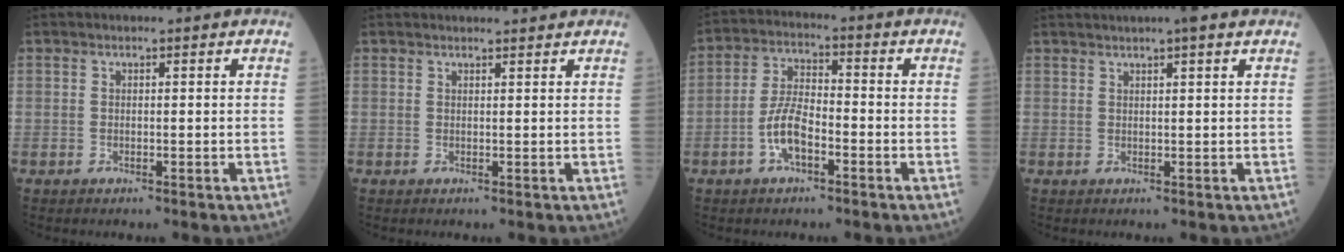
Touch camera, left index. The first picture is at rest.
{"total": 4.0, "force": [3.9, 0.3, 1.0], "torque": [-0.013, 0.021, 0.048]}
{"total": 6.4, "force": [-2.8, 2.4, 5.3], "torque": [-0.112, 0.009, -0.056]}
{"total": 4.7, "force": [3.6, 0.0, 3.0], "torque": [-0.046, 0.028, 0.055]}